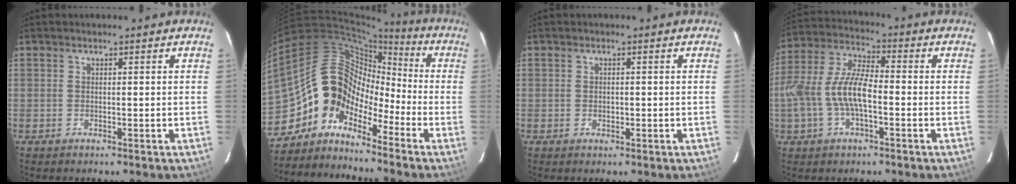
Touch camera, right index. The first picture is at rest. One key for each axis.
{"total": 10.0, "fx": -6.5, "fy": 6.8, "fz": 3.3, "tx": -0.044, "ty": 0.039, "tz": -0.150}
{"total": 1.0, "fx": -0.1, "fy": 0.9, "fz": 0.5, "tx": -0.007, "ty": 0.001, "tz": 0.000}
{"total": 11.6, "fx": -2.6, "fy": 4.8, "fz": 10.3, "tx": -0.220, "ty": 0.009, "tz": -0.049}